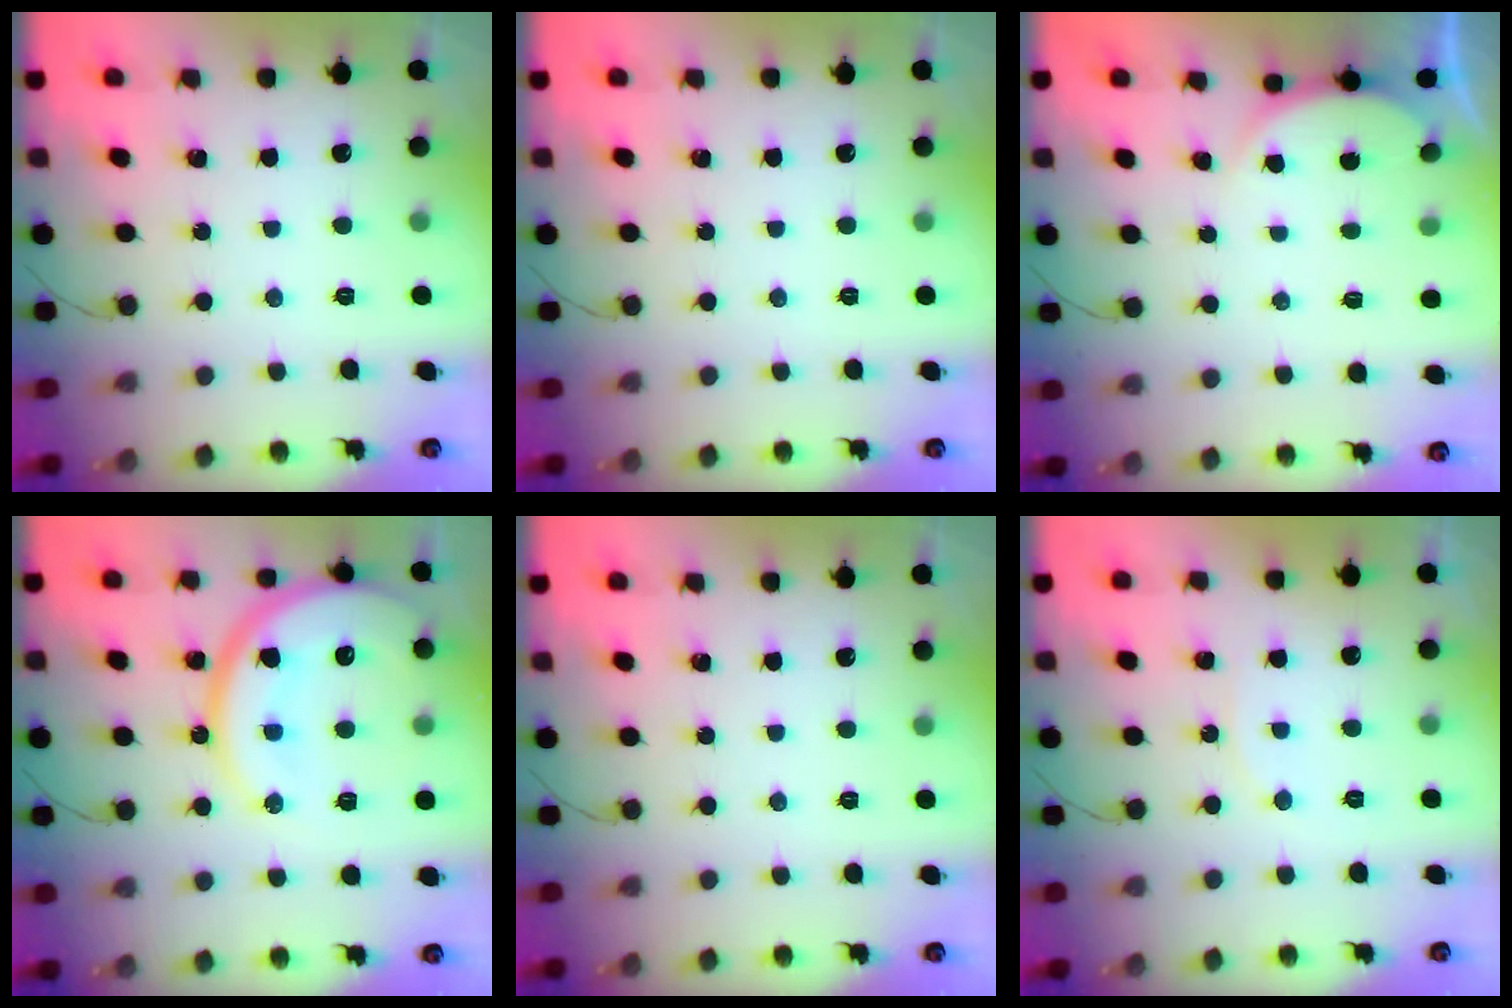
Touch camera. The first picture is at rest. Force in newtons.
{"total": 0.0}
{"total": 2.3, "press": 2.2, "slide": 0.6}
{"total": 20.8, "press": 20.8, "slide": 1.6}
{"total": 0.0}
{"total": 3.5, "press": 3.5, "slide": 0.5}